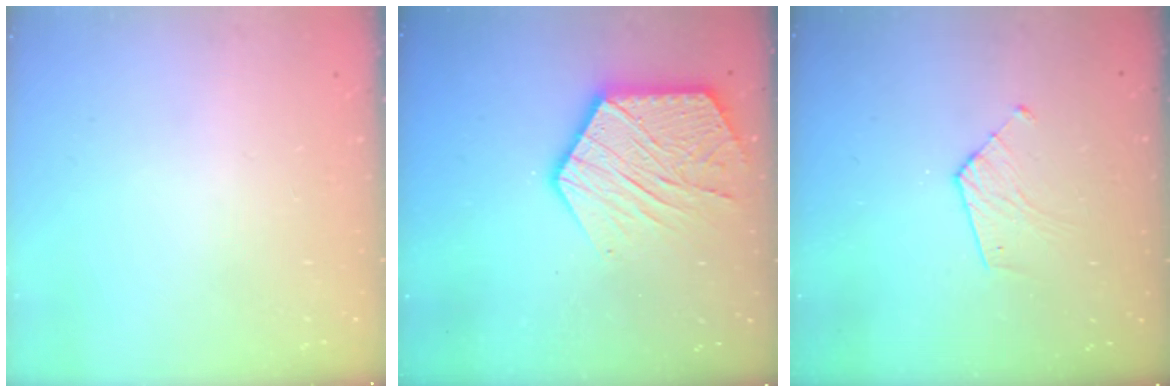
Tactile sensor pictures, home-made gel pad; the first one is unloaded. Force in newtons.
{"total": 16.4, "press": 16.4, "slide": 1.3}
{"total": 6.0, "press": 5.9, "slide": 0.4}